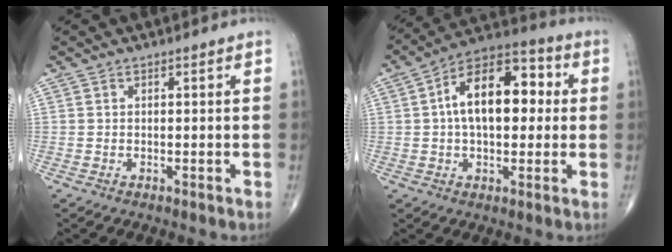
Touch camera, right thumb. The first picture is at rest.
{"total": 16.1, "force": [2.1, 8.9, 13.2], "torque": [-0.194, 0.033, 0.024]}